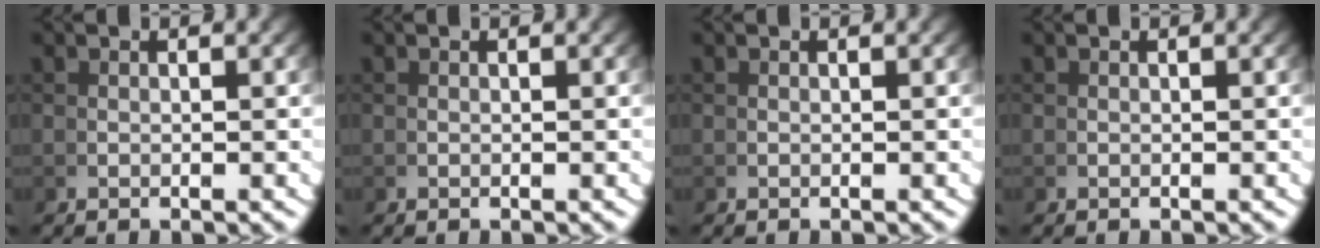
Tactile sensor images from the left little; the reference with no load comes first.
{"total": 0.0}
{"total": 0.0}
{"total": 0.0}